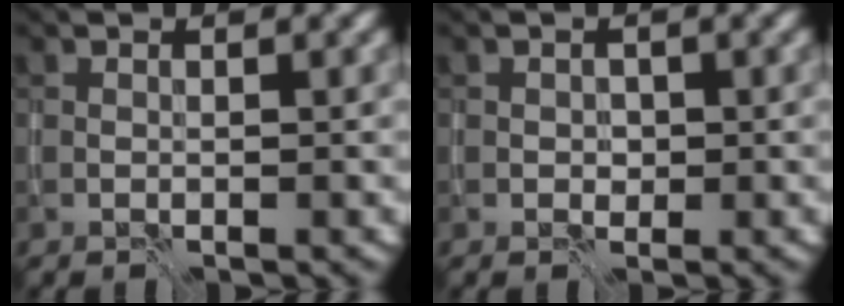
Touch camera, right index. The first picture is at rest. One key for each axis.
{"total": 1.1, "fx": -0.1, "fy": 1.0, "fz": 0.5, "tx": -0.008, "ty": -0.002, "tz": 0.001}